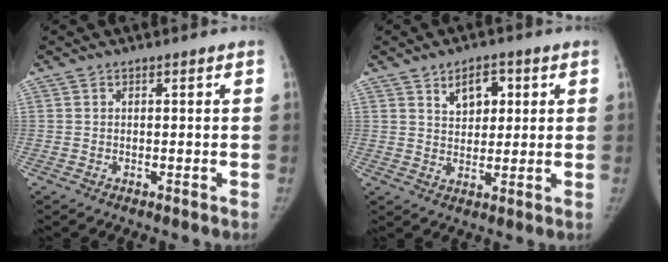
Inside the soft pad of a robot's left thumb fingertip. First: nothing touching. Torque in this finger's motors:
{"motor_torque": [-0.21, -0.05, 0.59, -0.29, 0.13]}